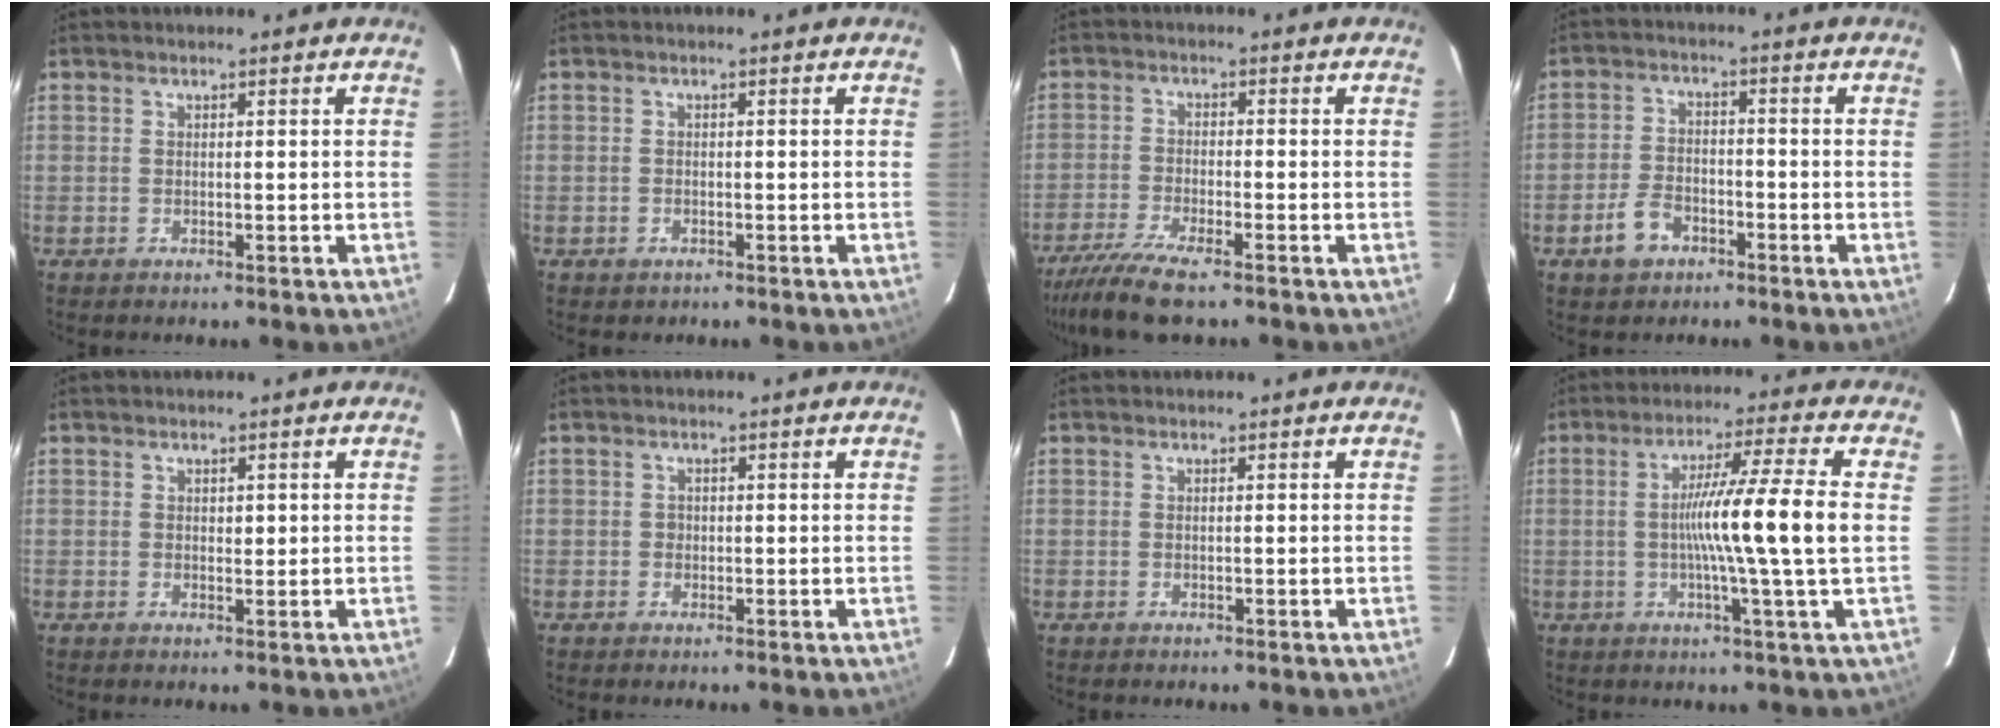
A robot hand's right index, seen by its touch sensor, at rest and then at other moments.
{"total": 0.9, "force": [-0.5, 0.7, 0.2], "torque": [-0.007, 0.001, -0.004]}
{"total": 8.0, "force": [-6.4, 0.4, 4.8], "torque": [-0.083, -0.022, -0.111]}
{"total": 5.2, "force": [-3.0, 3.3, 2.7], "torque": [-0.063, 0.006, -0.051]}
{"total": 1.0, "force": [0.3, 0.6, 0.7], "torque": [-0.008, 0.000, 0.005]}
{"total": 0.8, "force": [-0.1, 0.8, 0.3], "torque": [-0.003, 0.003, -0.002]}
{"total": 0.0}
{"total": 11.6, "force": [-0.2, -2.0, 11.4], "torque": [-0.194, -0.002, -0.006]}